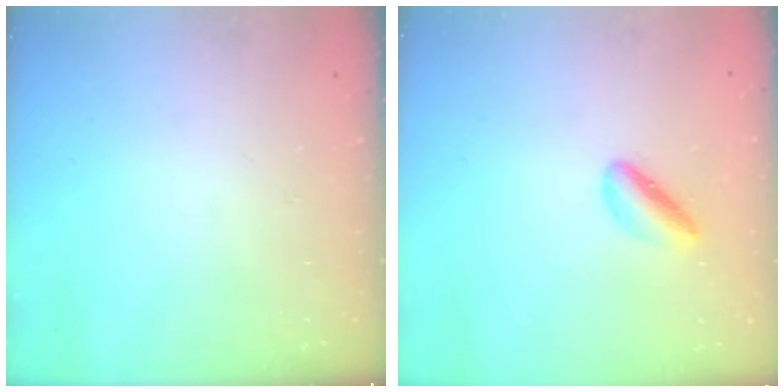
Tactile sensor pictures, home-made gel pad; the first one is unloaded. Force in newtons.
{"total": 3.9, "press": 3.8, "slide": 0.9}